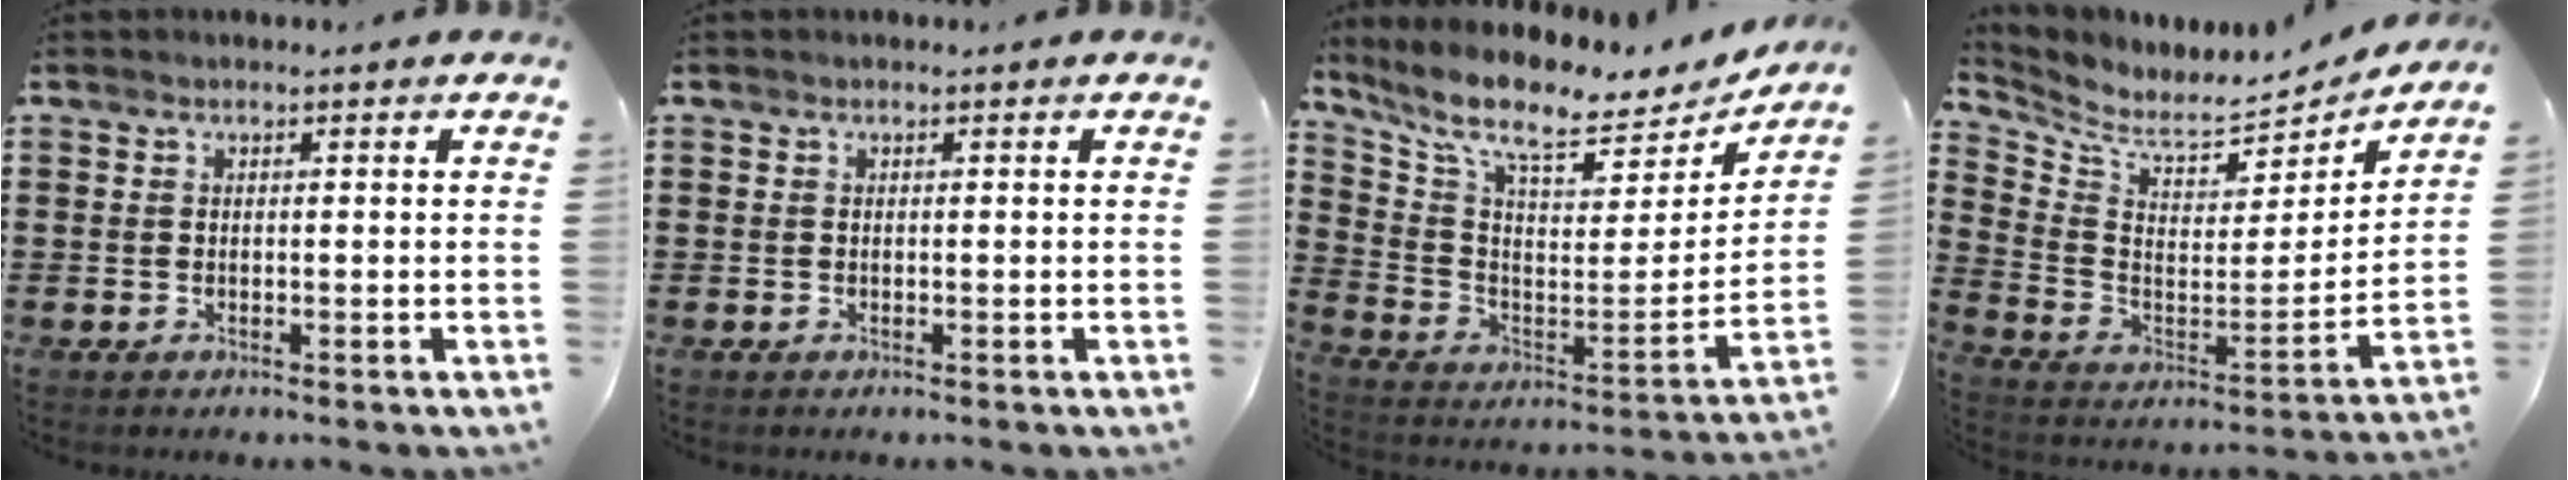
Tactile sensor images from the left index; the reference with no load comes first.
{"total": 0.0}
{"total": 9.3, "force": [7.7, 1.8, 5.0], "torque": [-0.132, -0.058, 0.128]}
{"total": 6.1, "force": [5.7, 1.2, 1.9], "torque": [-0.070, -0.057, 0.094]}